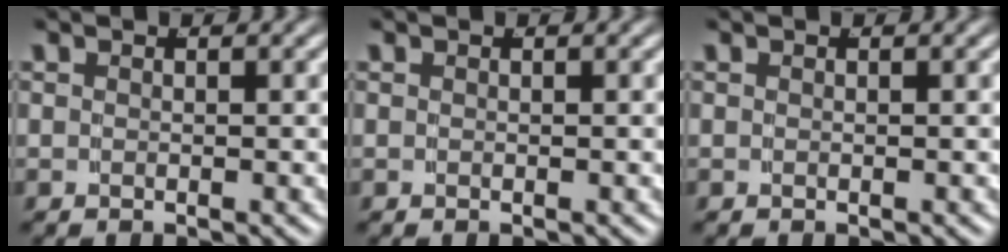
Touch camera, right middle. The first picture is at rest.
{"total": 0.0}
{"total": 0.0}